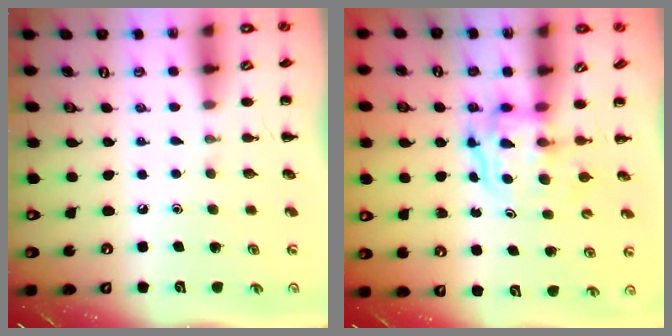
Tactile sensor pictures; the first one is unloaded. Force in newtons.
{"total": 3.5, "press": 3.5, "slide": 0.3}